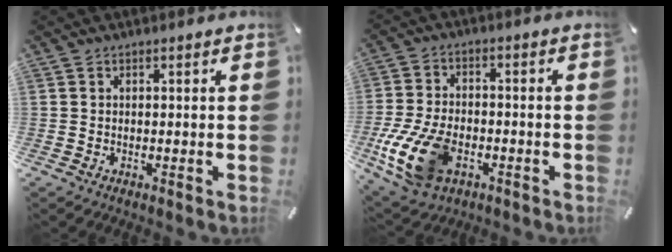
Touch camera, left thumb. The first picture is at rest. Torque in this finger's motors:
{"motor_torque": [0.18, 2.43, 0.37, 0.28, 0.48]}